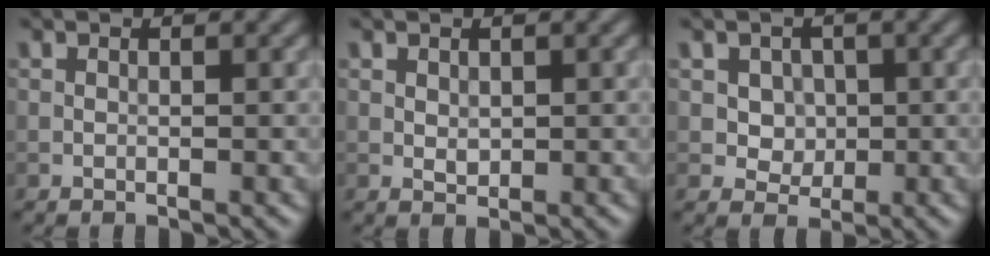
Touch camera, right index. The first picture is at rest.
{"total": 0.8, "force": [0.3, 0.6, 0.4], "torque": [-0.009, -0.004, 0.010]}
{"total": 3.1, "force": [0.7, 2.6, 1.5], "torque": [-0.023, -0.001, 0.018]}